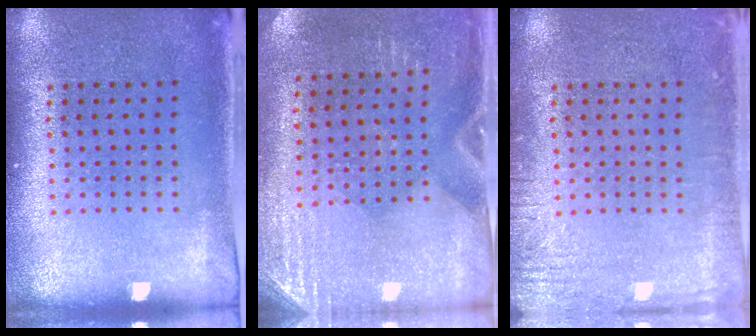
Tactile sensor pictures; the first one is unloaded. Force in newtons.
{"total": 2.8, "press": 2.5, "slide": 1.3}
{"total": 2.5, "press": 2.5, "slide": 0.3}